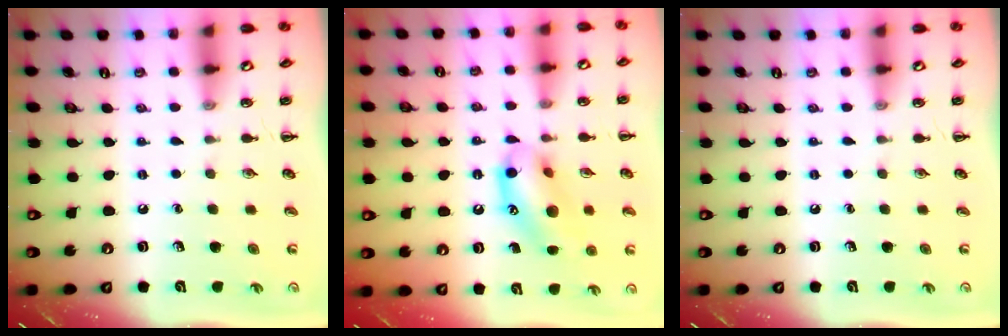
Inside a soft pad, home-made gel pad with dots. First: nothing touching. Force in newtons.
{"total": 14.5, "press": 14.3, "slide": 2.6}
{"total": 0.0}